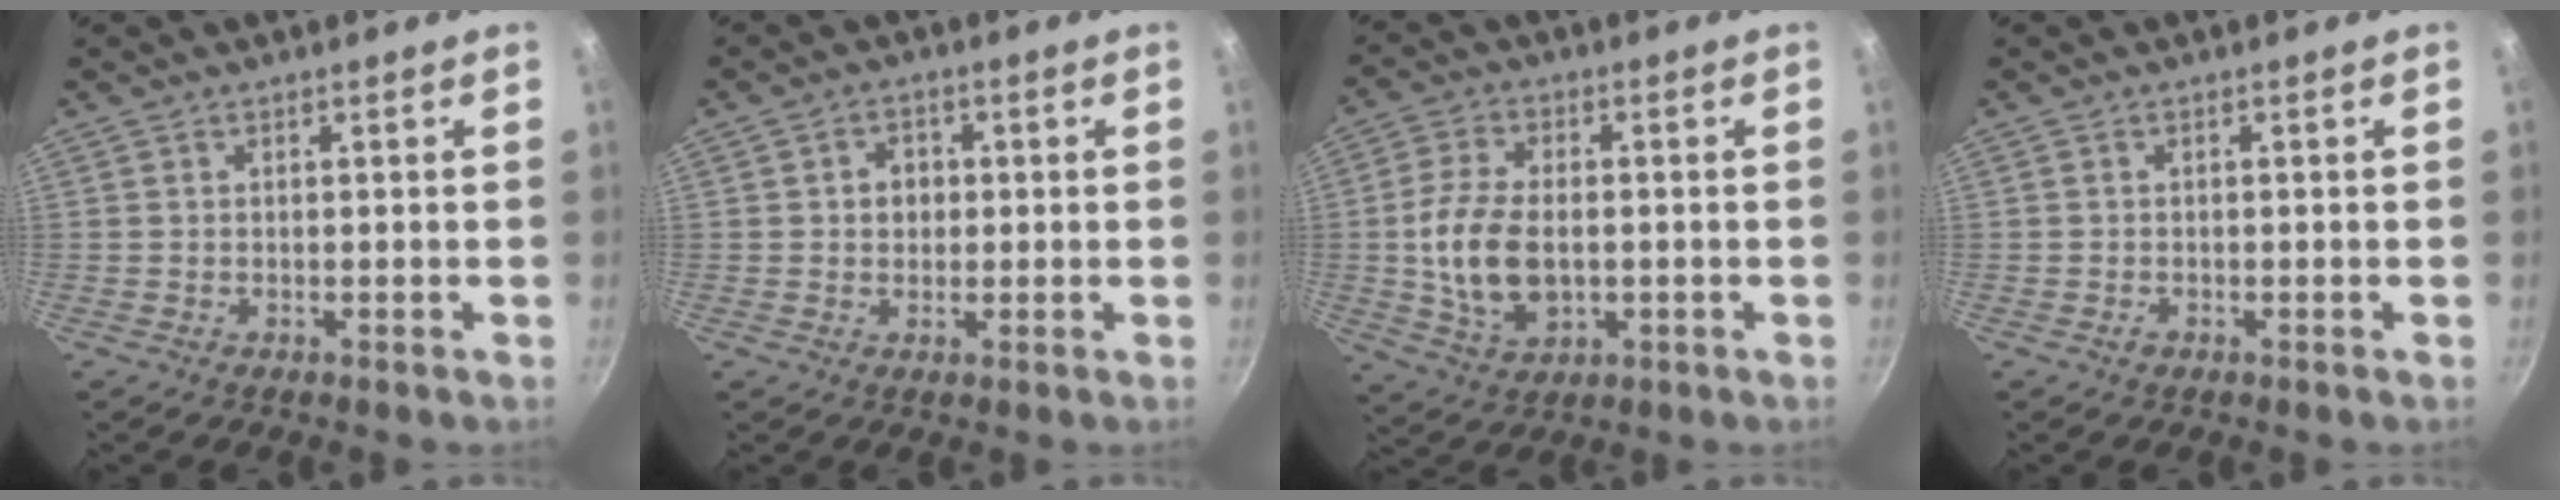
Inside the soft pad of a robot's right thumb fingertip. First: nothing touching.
{"total": 3.8, "force": [0.3, 3.3, 1.9], "torque": [-0.008, 0.005, 0.003]}
{"total": 12.1, "force": [-0.8, 7.5, 9.5], "torque": [-0.178, 0.007, -0.010]}
{"total": 0.9, "force": [-0.5, 0.7, 0.4], "torque": [-0.007, 0.001, -0.009]}